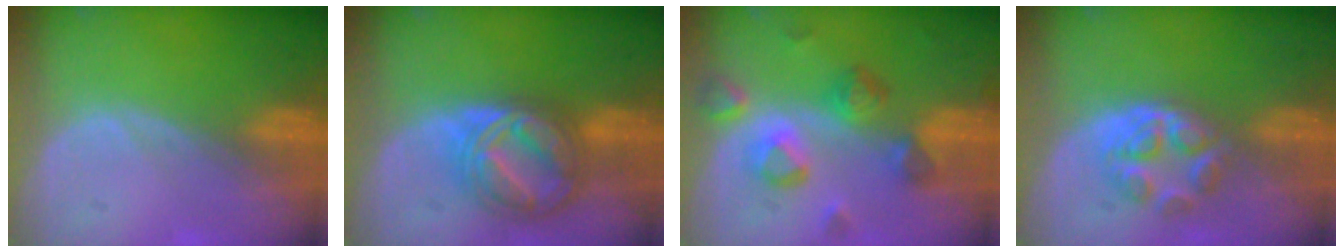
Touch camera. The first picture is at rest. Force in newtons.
{"total": 9.1, "press": 9.0, "slide": 0.6}
{"total": 8.3, "press": 7.8, "slide": 2.8}
{"total": 6.3, "press": 5.3, "slide": 3.3}